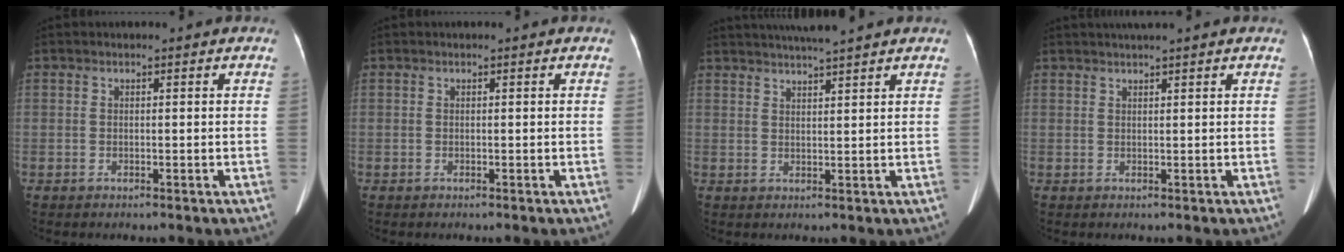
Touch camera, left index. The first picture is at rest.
{"total": 0.0}
{"total": 7.1, "force": [6.3, -0.7, 3.2], "torque": [-0.057, 0.020, 0.091]}
{"total": 3.7, "force": [3.1, -0.4, 1.9], "torque": [-0.023, 0.027, 0.047]}